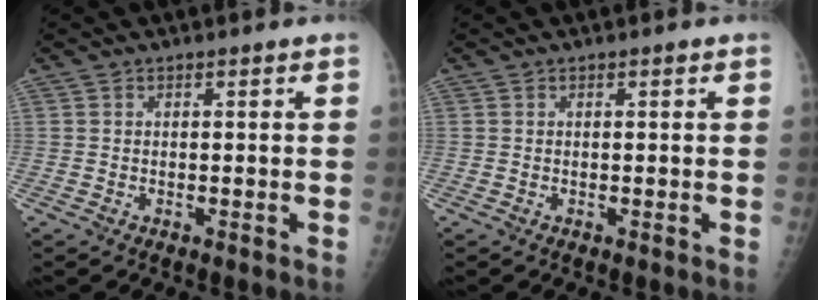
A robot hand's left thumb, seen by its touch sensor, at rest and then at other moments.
{"total": 0.0}